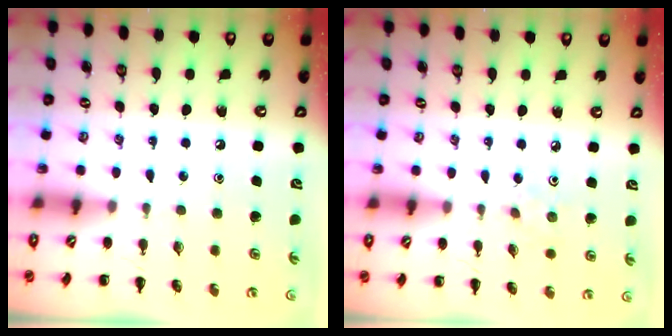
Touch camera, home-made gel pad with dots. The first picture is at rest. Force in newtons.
{"total": 2.4, "press": 2.3, "slide": 0.8}